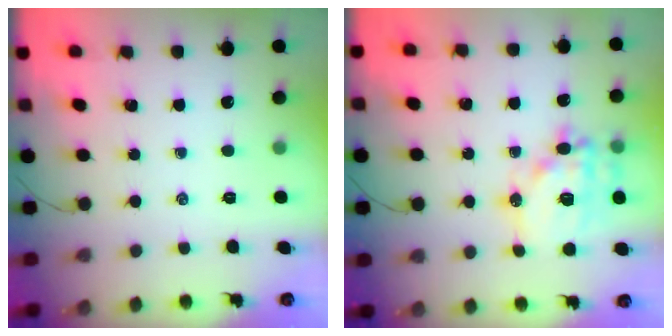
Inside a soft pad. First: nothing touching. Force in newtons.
{"total": 17.3, "press": 16.9, "slide": 3.5}